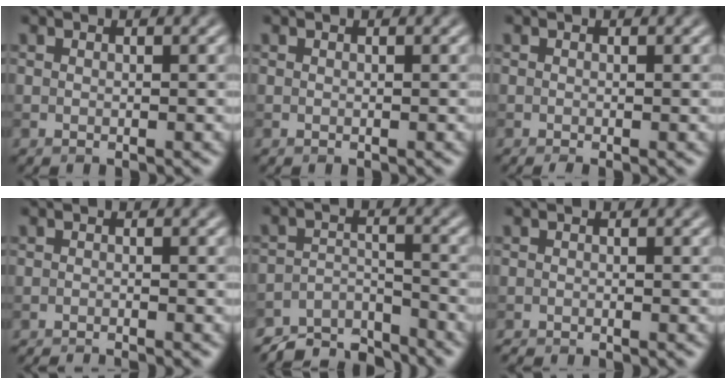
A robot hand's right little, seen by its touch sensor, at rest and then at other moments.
{"total": 0.0}
{"total": 0.5, "force": [-0.3, 0.1, 0.5], "torque": [-0.007, -0.004, -0.005]}
{"total": 2.2, "force": [-2.0, 0.2, 0.8], "torque": [-0.010, -0.003, -0.036]}
{"total": 5.8, "force": [-5.5, 1.4, 1.3], "torque": [-0.019, -0.010, -0.097]}
{"total": 1.4, "force": [-1.3, 0.0, 0.2], "torque": [0.002, -0.005, -0.023]}